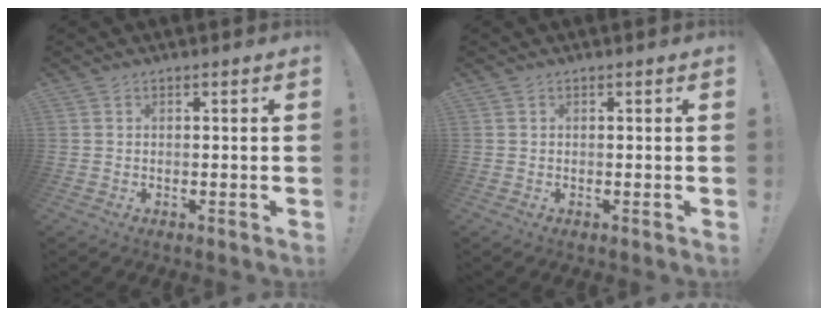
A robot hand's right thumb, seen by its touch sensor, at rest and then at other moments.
{"total": 0.0}